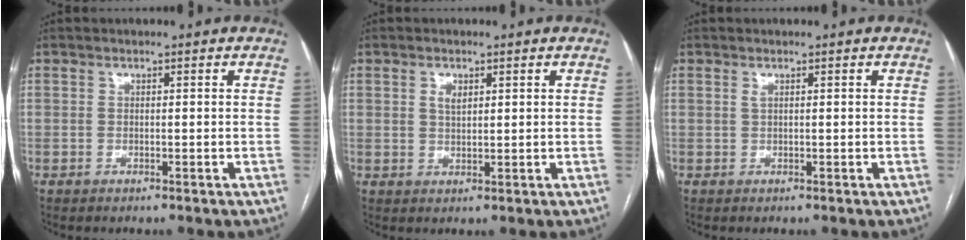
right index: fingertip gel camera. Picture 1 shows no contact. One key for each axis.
{"total": 2.1, "fx": 0.9, "fy": 1.1, "fz": 1.5, "tx": -0.029, "ty": 0.002, "tz": 0.019}
{"total": 0.6, "fx": 0.3, "fy": 0.1, "fz": 0.5, "tx": -0.015, "ty": -0.001, "tz": 0.008}